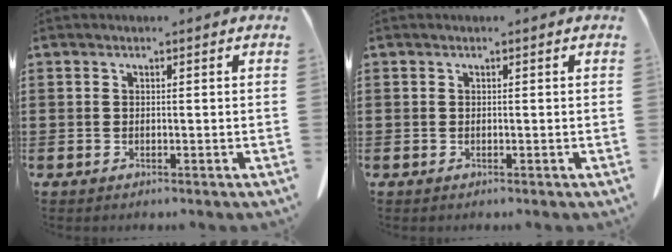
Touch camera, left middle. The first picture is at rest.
{"total": 0.0}